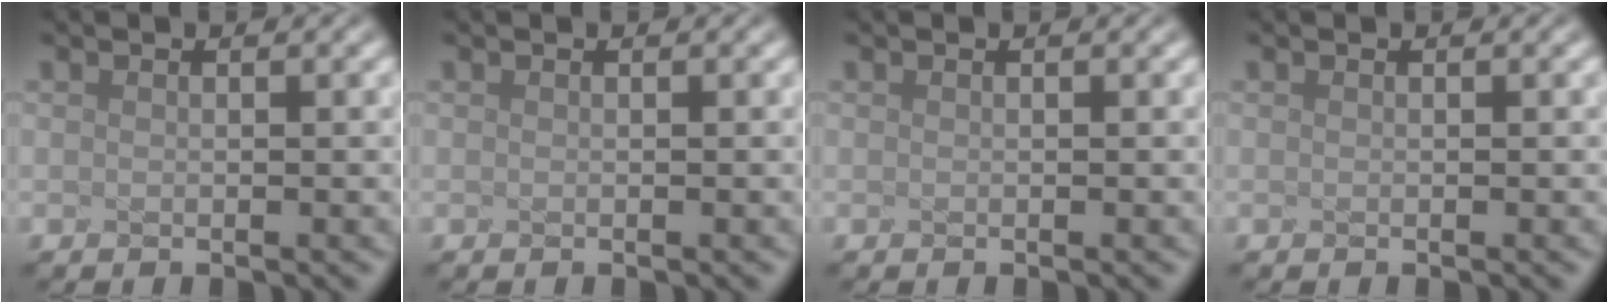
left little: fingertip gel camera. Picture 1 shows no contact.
{"total": 0.0}
{"total": 0.0}
{"total": 0.0}